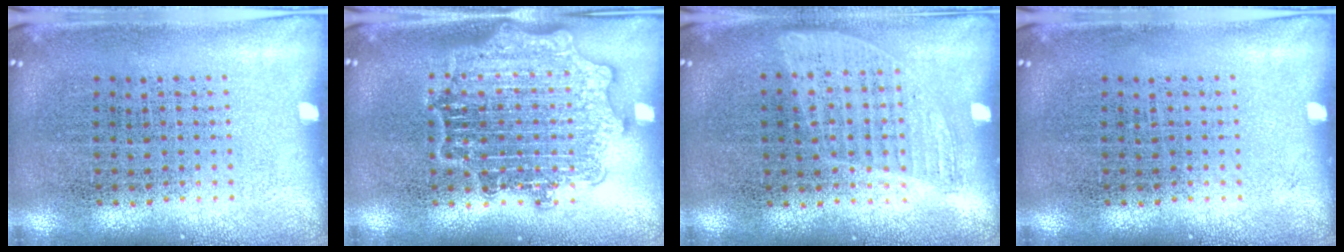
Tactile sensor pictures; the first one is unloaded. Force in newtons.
{"total": 2.8, "press": 2.8, "slide": 0.4}
{"total": 0.8, "press": 0.7, "slide": 0.4}
{"total": 0.0}